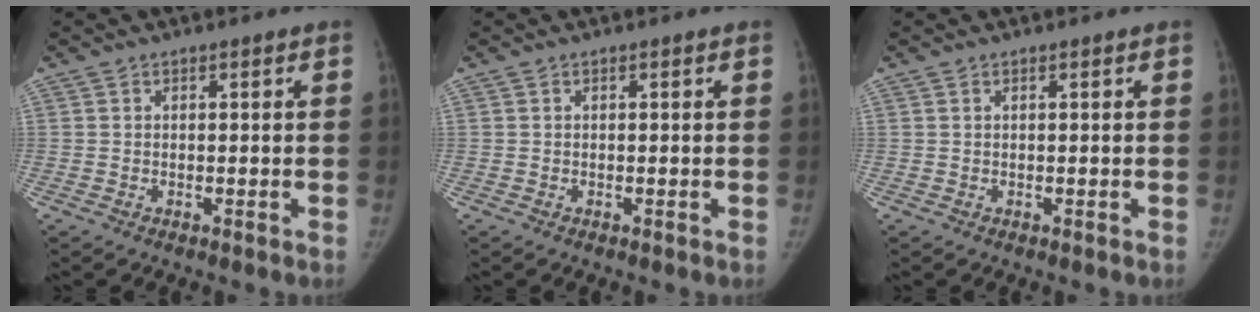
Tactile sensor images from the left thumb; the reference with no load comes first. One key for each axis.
{"total": 0.0}
{"total": 0.0}